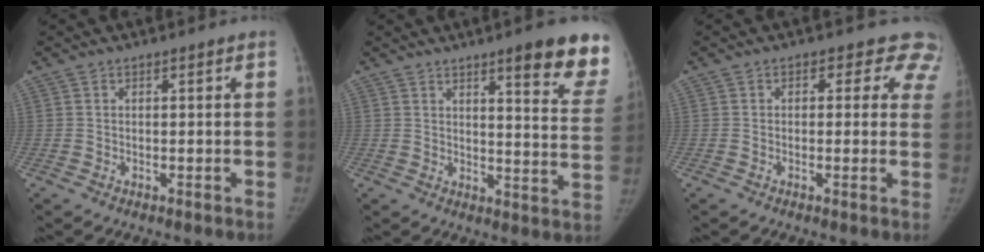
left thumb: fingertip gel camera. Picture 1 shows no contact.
{"total": 15.2, "force": [10.4, 2.8, 10.6], "torque": [-0.092, -0.060, 0.123]}
{"total": 6.8, "force": [4.7, 4.4, 2.2], "torque": [0.030, -0.007, 0.027]}